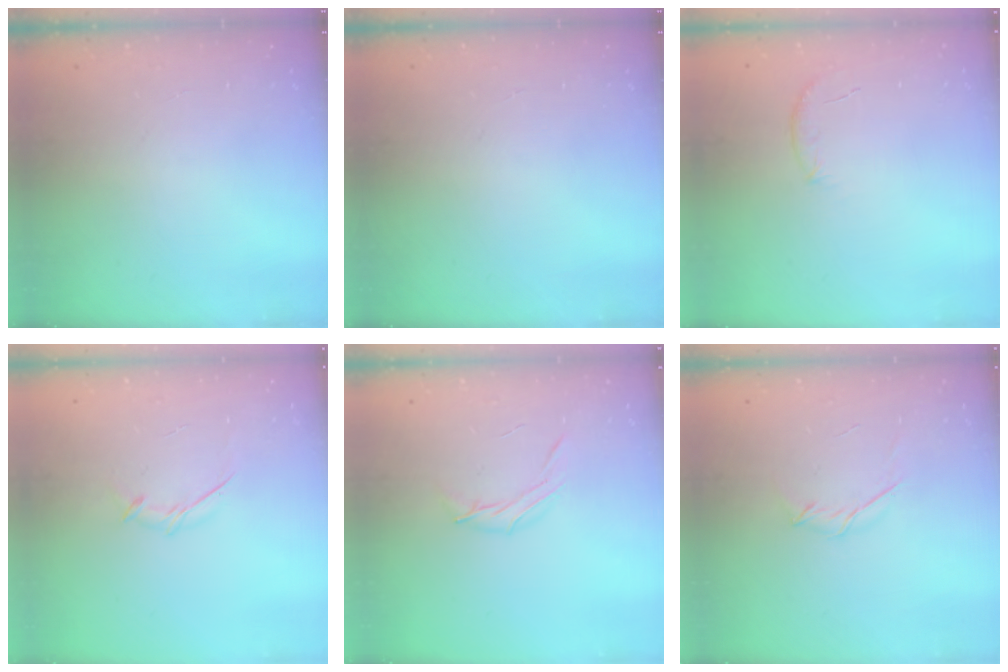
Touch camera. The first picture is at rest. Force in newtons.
{"total": 0.0}
{"total": 6.9, "press": 6.7, "slide": 1.8}
{"total": 3.8, "press": 3.7, "slide": 0.7}
{"total": 6.8, "press": 6.8, "slide": 0.5}
{"total": 4.0, "press": 3.9, "slide": 0.9}